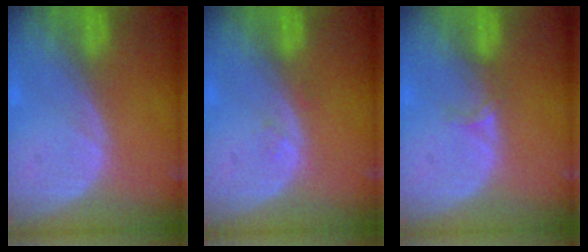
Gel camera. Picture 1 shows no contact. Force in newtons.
{"total": 0.7, "press": 0.7, "slide": 0.1}
{"total": 1.6, "press": 1.3, "slide": 1.1}